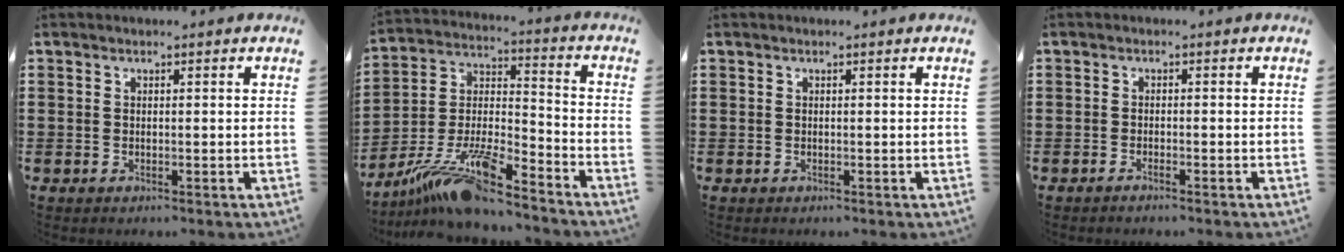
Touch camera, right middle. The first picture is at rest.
{"total": 13.6, "force": [-11.1, 1.6, 7.7], "torque": [-0.157, 0.013, -0.214]}
{"total": 0.0}
{"total": 0.9, "force": [-0.7, -0.1, 0.5], "torque": [-0.010, -0.005, -0.012]}